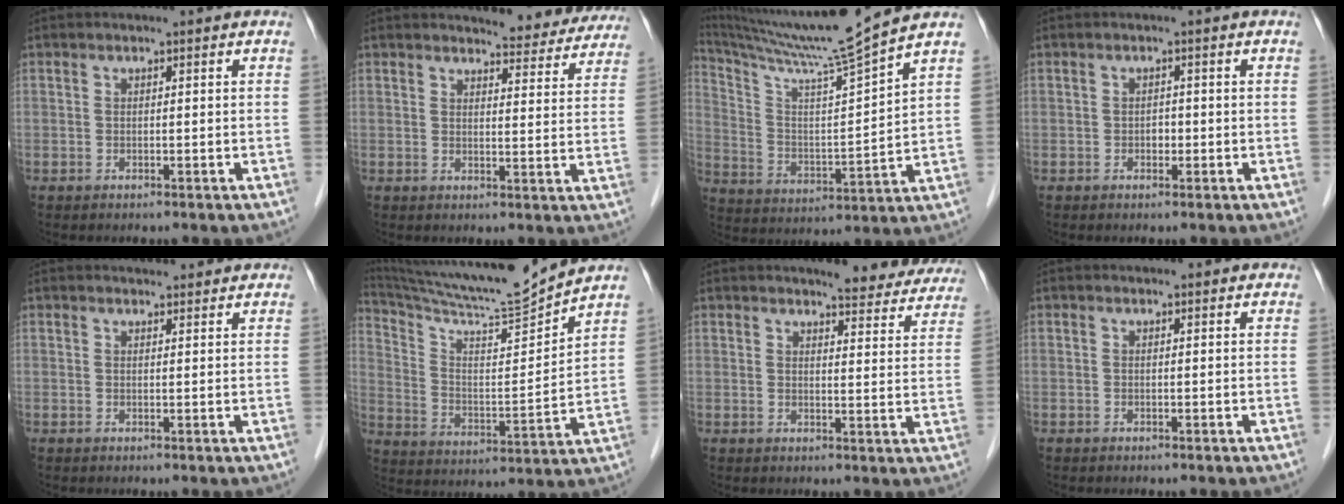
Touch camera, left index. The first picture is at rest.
{"total": 11.1, "force": [10.7, 2.3, 1.9], "torque": [0.001, -0.028, 0.102]}
{"total": 15.8, "force": [14.0, -3.3, 6.5], "torque": [-0.127, -0.032, 0.242]}
{"total": 1.0, "force": [-0.4, 0.7, 0.6], "torque": [-0.009, 0.001, -0.006]}
{"total": 4.4, "force": [4.1, 1.1, 1.0], "torque": [-0.013, 0.015, 0.048]}
{"total": 16.1, "force": [15.4, -1.8, 4.5], "torque": [-0.099, -0.032, 0.262]}
{"total": 12.2, "force": [11.4, 2.6, 3.6], "torque": [-0.015, -0.028, 0.107]}
{"total": 2.8, "force": [2.5, 1.1, 0.6], "torque": [-0.007, 0.018, 0.021]}